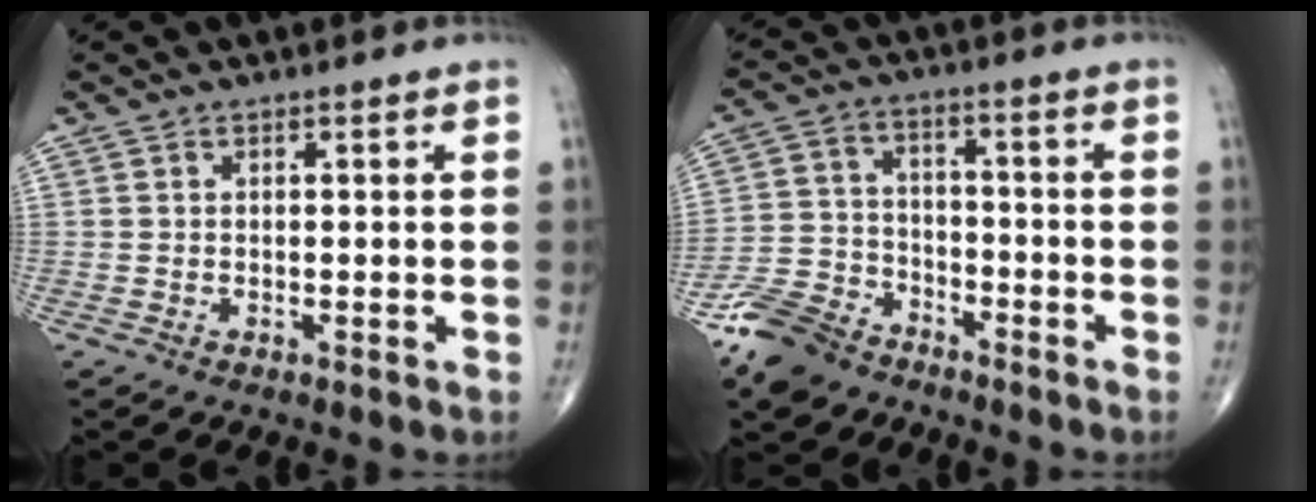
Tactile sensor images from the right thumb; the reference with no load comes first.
{"total": 10.1, "force": [-7.7, 5.7, 3.2], "torque": [-0.057, 0.038, -0.155]}